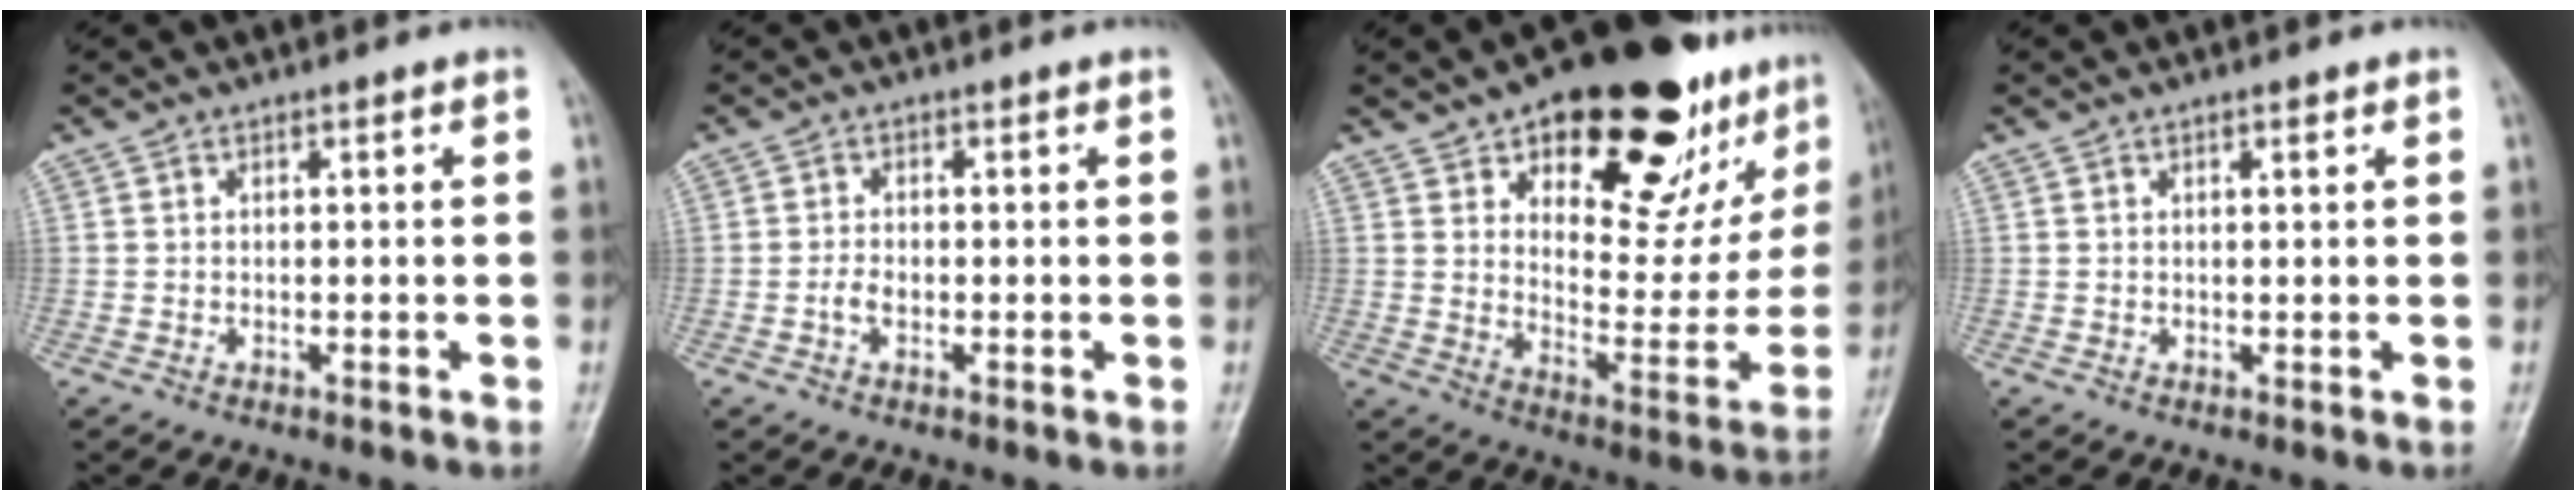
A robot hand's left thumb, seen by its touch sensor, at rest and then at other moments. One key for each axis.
{"total": 2.0, "fx": -0.6, "fy": 1.3, "fz": 1.4, "tx": -0.027, "ty": 0.005, "tz": -0.013}
{"total": 28.8, "fx": 17.0, "fy": 13.0, "fz": 19.3, "tx": -0.214, "ty": -0.050, "tz": 0.248}
{"total": 1.0, "fx": 0.6, "fy": 0.3, "fz": 0.8, "tx": -0.012, "ty": 0.000, "tz": 0.008}